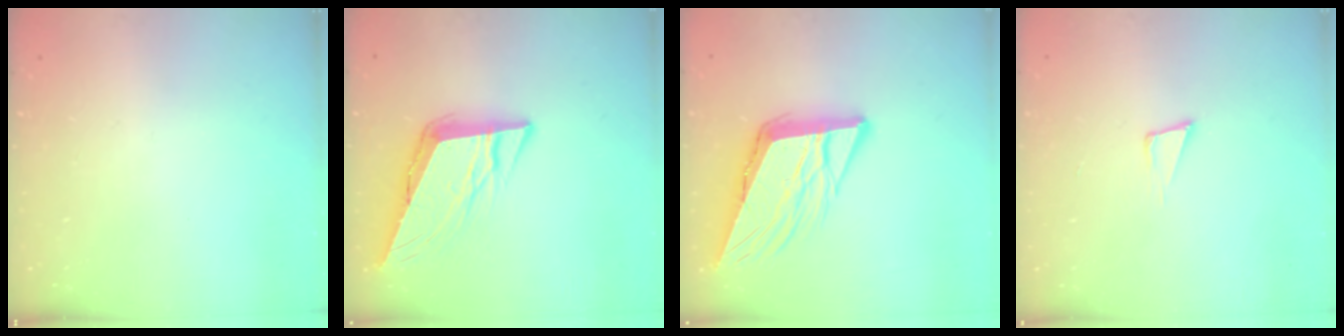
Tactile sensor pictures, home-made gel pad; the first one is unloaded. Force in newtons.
{"total": 10.4, "press": 10.2, "slide": 1.7}
{"total": 11.0, "press": 10.7, "slide": 2.3}
{"total": 4.1, "press": 2.6, "slide": 3.2}